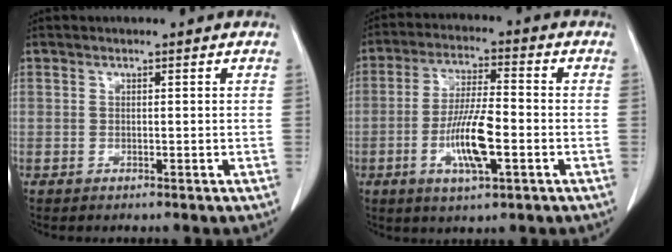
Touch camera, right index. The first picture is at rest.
{"total": 9.7, "force": [-2.9, 1.9, 9.1], "torque": [-0.177, -0.003, -0.051]}